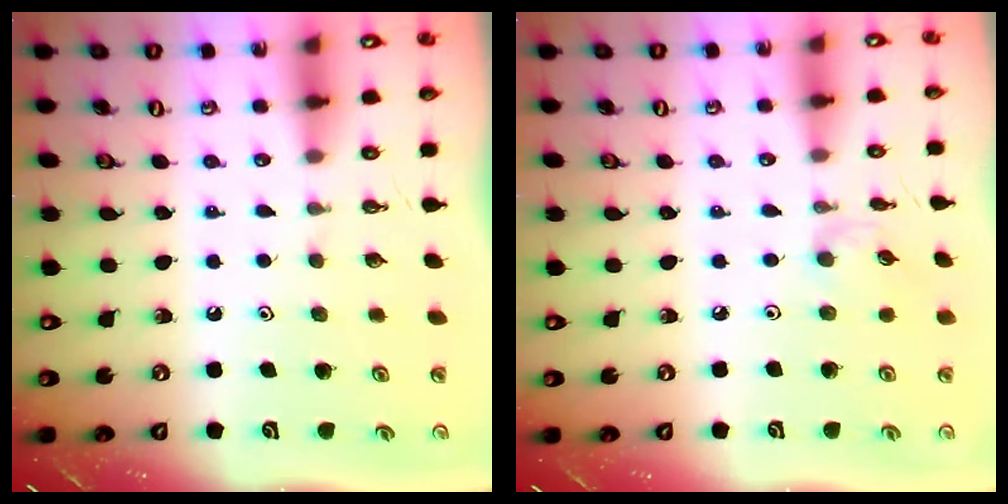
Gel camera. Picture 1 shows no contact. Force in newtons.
{"total": 1.3, "press": 1.2, "slide": 0.4}